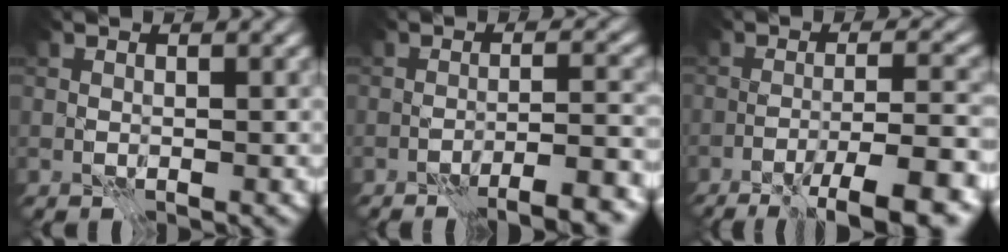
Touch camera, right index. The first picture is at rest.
{"total": 6.0, "force": [-4.4, 0.9, 4.0], "torque": [-0.044, 0.010, -0.061]}
{"total": 8.2, "force": [-5.5, 0.9, 6.1], "torque": [-0.076, 0.010, -0.083]}